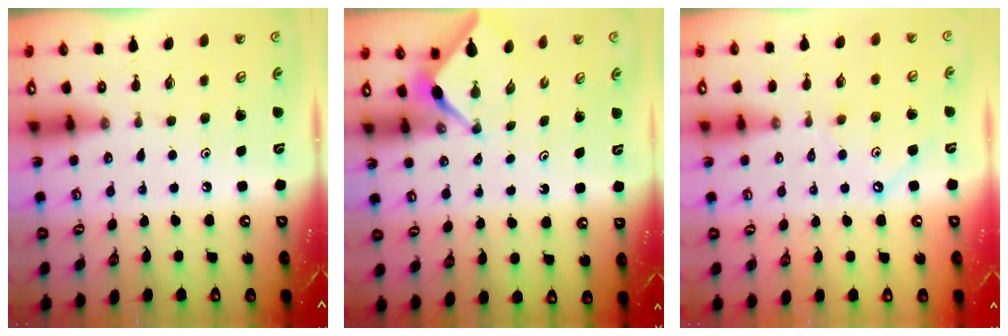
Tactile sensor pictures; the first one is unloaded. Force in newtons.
{"total": 3.0, "press": 3.0, "slide": 0.2}
{"total": 1.7, "press": 1.6, "slide": 0.3}